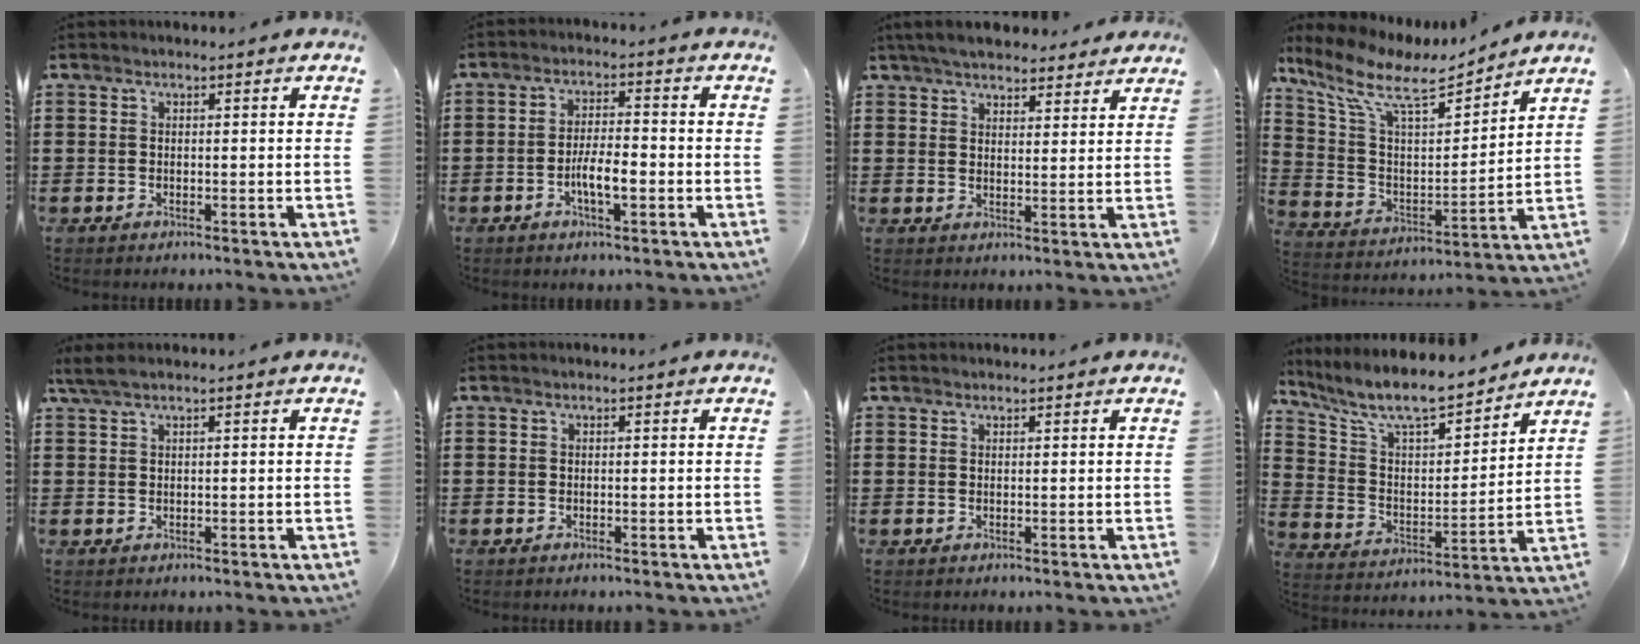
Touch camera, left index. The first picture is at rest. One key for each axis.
{"total": 5.2, "fx": -1.6, "fy": 1.4, "fz": 4.7, "tx": -0.093, "ty": 0.003, "tz": -0.034}
{"total": 4.9, "fx": 4.6, "fy": 1.0, "fz": 1.3, "tx": -0.039, "ty": -0.007, "tz": 0.087}
{"total": 10.4, "fx": 8.1, "fy": 3.0, "fz": 5.8, "tx": -0.148, "ty": -0.044, "tz": 0.136}
{"total": 1.8, "fx": 1.0, "fy": 0.1, "fz": 1.5, "tx": -0.029, "ty": -0.001, "tz": 0.021}
{"total": 0.0}
{"total": 0.6, "fx": 0.6, "fy": 0.2, "fz": 0.1, "tx": -0.003, "ty": 0.000, "tz": 0.012}
{"total": 9.5, "fx": 8.4, "fy": 1.7, "fz": 4.1, "tx": -0.115, "ty": -0.051, "tz": 0.145}